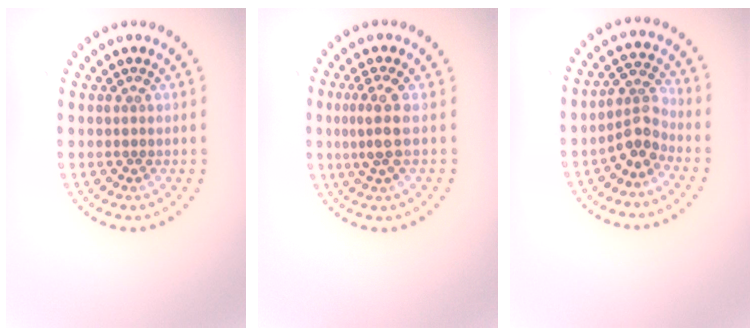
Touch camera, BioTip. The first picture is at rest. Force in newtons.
{"total": 2.4, "press": 2.0, "slide": 1.5}
{"total": 2.9, "press": 2.3, "slide": 1.8}